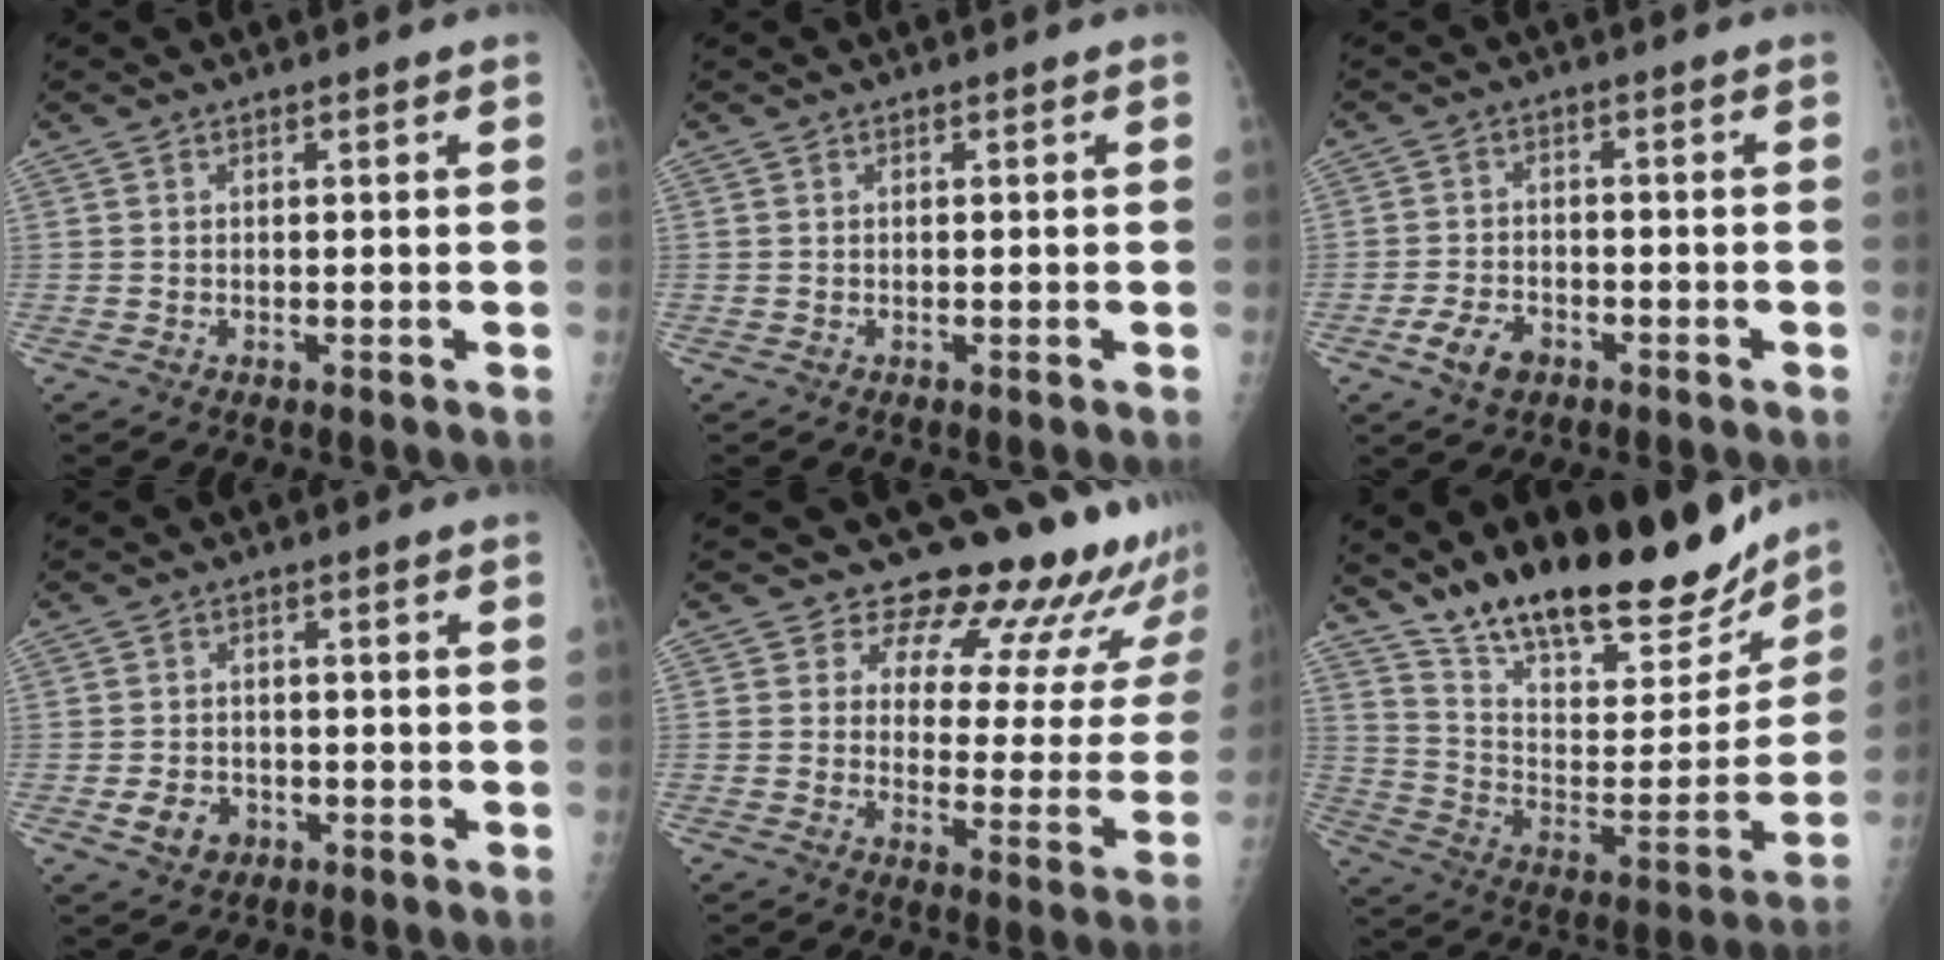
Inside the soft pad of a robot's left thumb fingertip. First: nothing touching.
{"total": 0.0}
{"total": 5.2, "force": [-2.8, 3.3, 2.9], "torque": [-0.051, 0.012, -0.048]}
{"total": 4.3, "force": [-1.6, 3.4, 2.0], "torque": [-0.026, 0.006, -0.022]}
{"total": 18.5, "force": [17.2, 5.6, 4.0], "torque": [0.006, -0.151, 0.193]}
{"total": 27.5, "force": [21.6, 9.1, 14.4], "torque": [-0.192, -0.091, 0.335]}